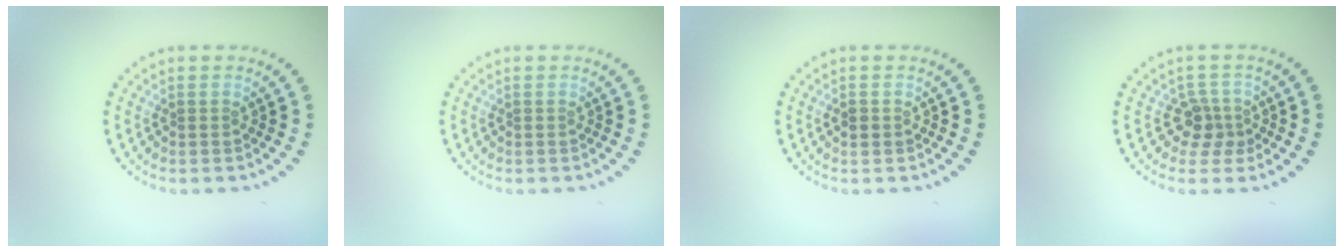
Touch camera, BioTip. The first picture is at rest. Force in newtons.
{"total": 0.0}
{"total": 1.2, "press": 1.2, "slide": 0.1}
{"total": 2.4, "press": 1.8, "slide": 1.6}